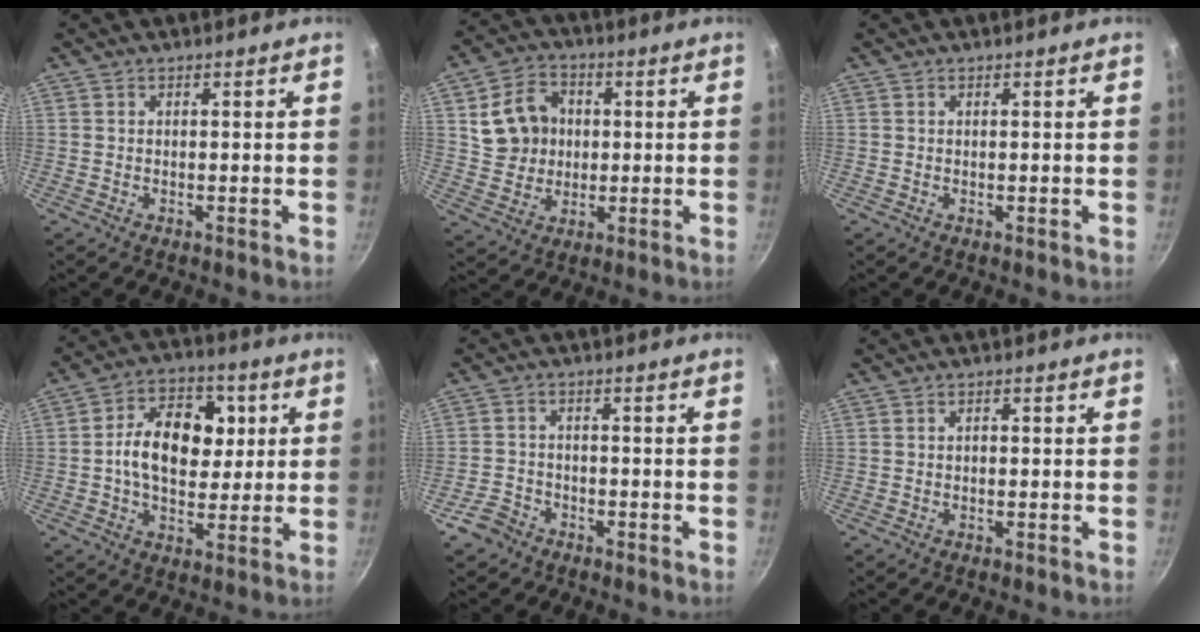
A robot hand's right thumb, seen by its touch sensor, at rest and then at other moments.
{"total": 10.9, "force": [1.8, 9.3, 5.4], "torque": [-0.066, 0.008, 0.034]}
{"total": 0.0}
{"total": 14.5, "force": [1.6, 9.7, 10.7], "torque": [-0.141, 0.013, 0.021]}
{"total": 4.1, "force": [-2.8, 2.8, 0.9], "torque": [-0.009, 0.017, -0.054]}
{"total": 0.9, "force": [0.0, 0.6, 0.7], "torque": [-0.007, 0.002, -0.002]}